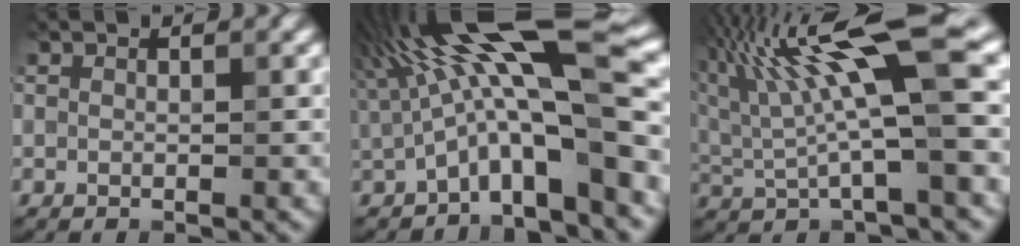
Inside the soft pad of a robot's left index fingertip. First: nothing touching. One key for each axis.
{"total": 12.7, "fx": 1.5, "fy": 3.2, "fz": 12.2, "tx": -0.198, "ty": 0.026, "tz": 0.020}
{"total": 11.3, "fx": 2.8, "fy": 2.5, "fz": 10.6, "tx": -0.196, "ty": 0.016, "tz": 0.049}